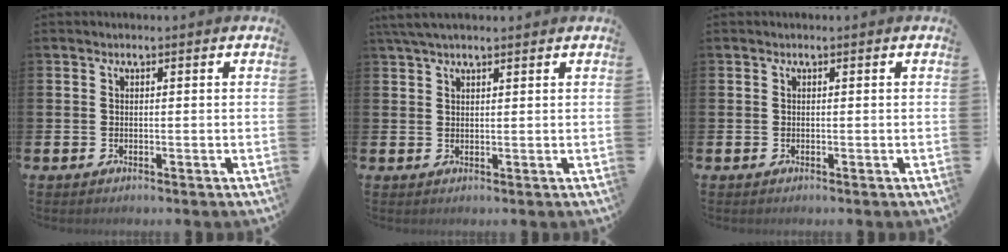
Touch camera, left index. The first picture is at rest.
{"total": 3.3, "force": [2.7, 0.8, 1.6], "torque": [-0.030, -0.002, 0.049]}
{"total": 0.0}